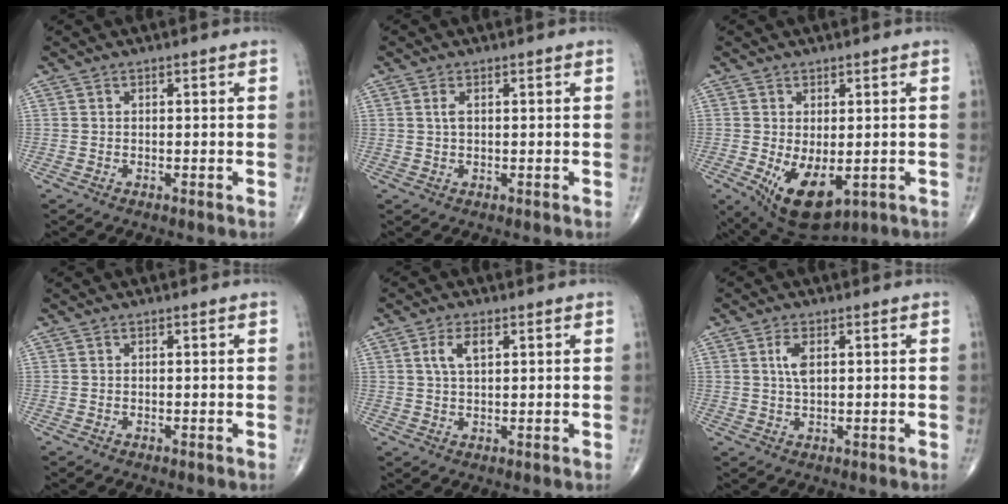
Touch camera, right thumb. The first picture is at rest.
{"total": 1.6, "force": [0.5, 0.8, 1.3], "torque": [-0.030, 0.003, 0.011]}
{"total": 10.1, "force": [-2.5, 5.3, 8.3], "torque": [-0.125, -0.014, -0.020]}
{"total": 0.0}
{"total": 4.1, "force": [1.4, 1.9, 3.3], "torque": [-0.064, 0.003, 0.028]}
{"total": 3.4, "force": [1.0, 1.6, 2.9], "torque": [-0.058, 0.000, 0.018]}